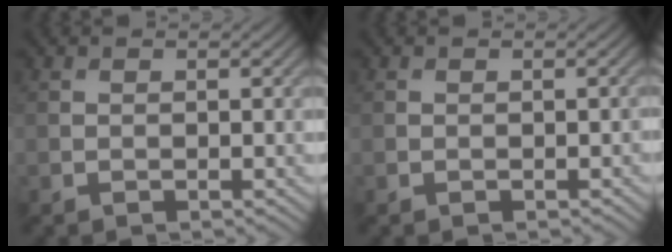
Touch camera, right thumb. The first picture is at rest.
{"total": 0.0}